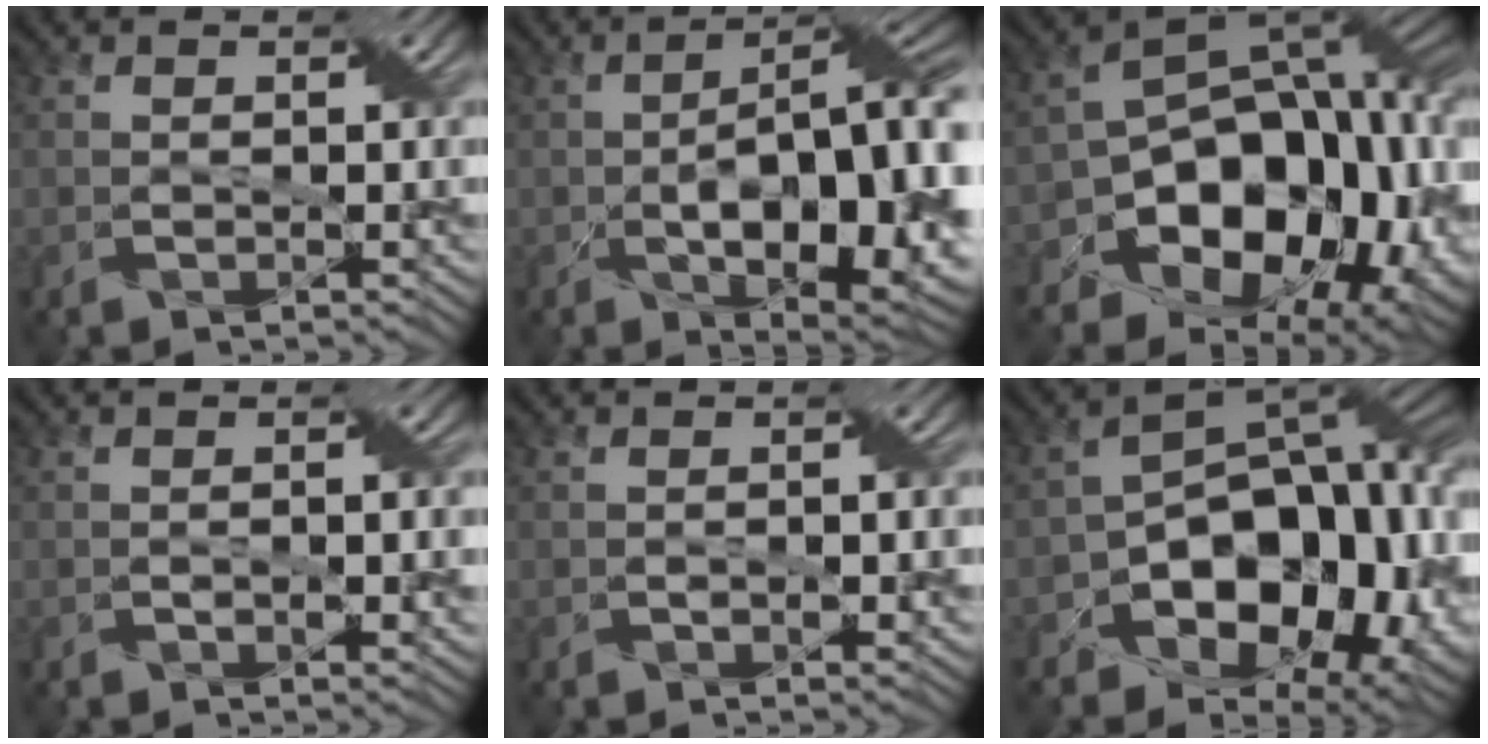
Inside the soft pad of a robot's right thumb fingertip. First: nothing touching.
{"total": 16.9, "force": [-1.8, 7.7, 14.9], "torque": [-0.218, -0.013, -0.015]}
{"total": 18.7, "force": [-4.3, 13.1, 12.7], "torque": [-0.204, -0.027, -0.060]}
{"total": 2.8, "force": [-0.5, 0.9, 2.6], "torque": [-0.041, 0.000, -0.008]}
{"total": 2.1, "force": [-0.4, 0.7, 2.0], "torque": [-0.030, 0.003, -0.006]}
{"total": 17.3, "force": [-4.1, 11.2, 12.4], "torque": [-0.180, -0.011, -0.064]}